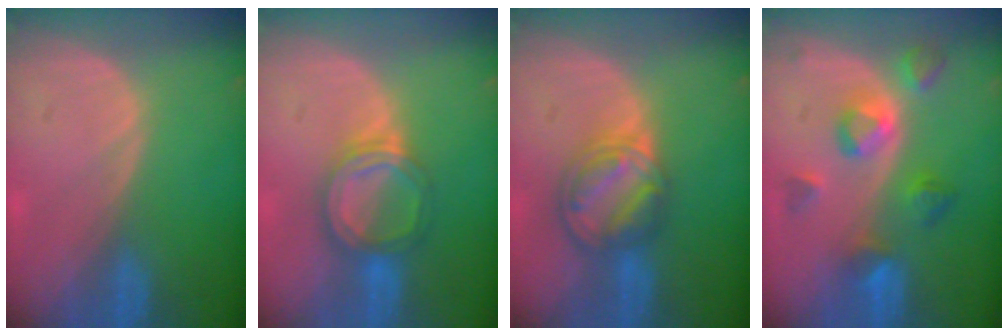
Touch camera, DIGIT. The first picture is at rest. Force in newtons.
{"total": 6.5, "press": 5.8, "slide": 3.0}
{"total": 7.8, "press": 6.7, "slide": 3.8}
{"total": 7.4, "press": 6.9, "slide": 2.8}